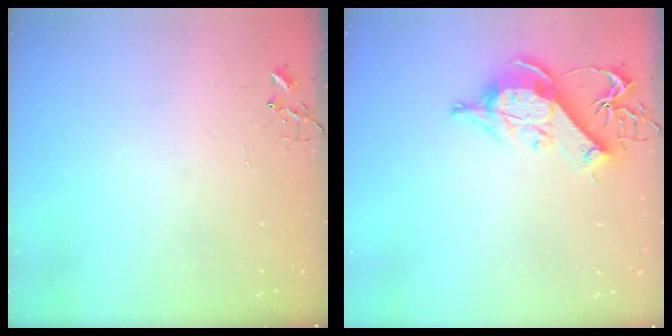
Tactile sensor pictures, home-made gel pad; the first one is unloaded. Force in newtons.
{"total": 12.7, "press": 12.5, "slide": 2.0}